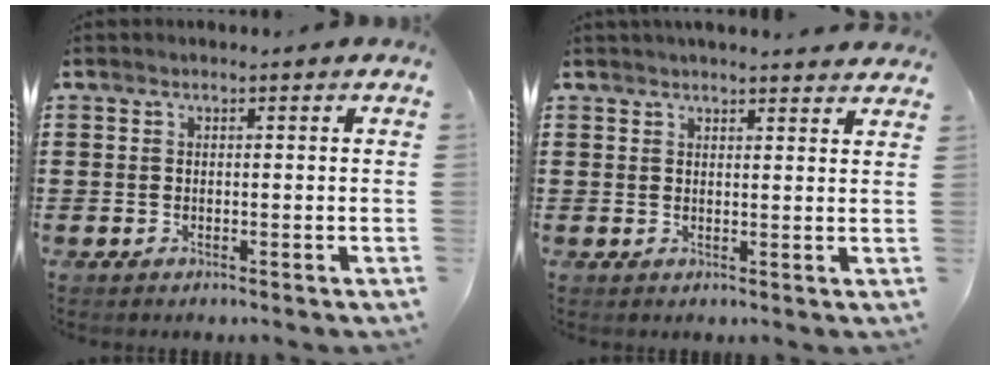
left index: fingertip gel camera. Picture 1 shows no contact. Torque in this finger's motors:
{"motor_torque": [0.89, -1.25, -0.44, -0.13]}